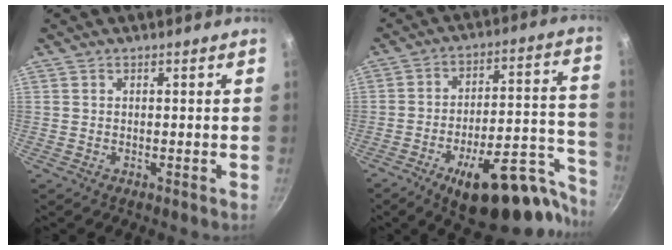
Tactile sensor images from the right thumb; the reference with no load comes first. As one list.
[{"total": 22.0, "force": [-14.6, 7.3, 14.7], "torque": [-0.120, 0.115, -0.210]}]